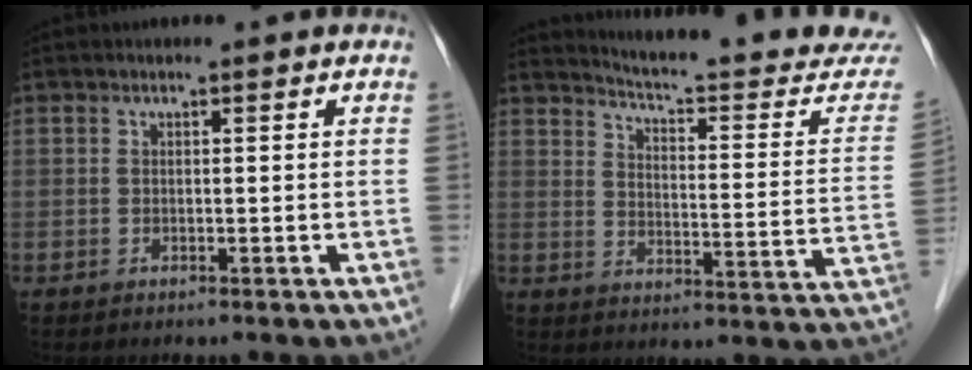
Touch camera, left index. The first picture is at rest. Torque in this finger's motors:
{"motor_torque": [0.52, -0.82, 0.18, 0.04]}